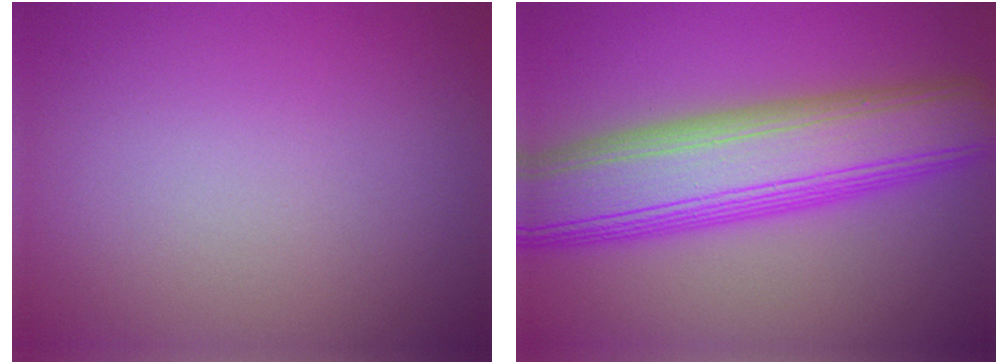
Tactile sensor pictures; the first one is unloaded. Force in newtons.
{"total": 10.5, "press": 10.5, "slide": 0.6}